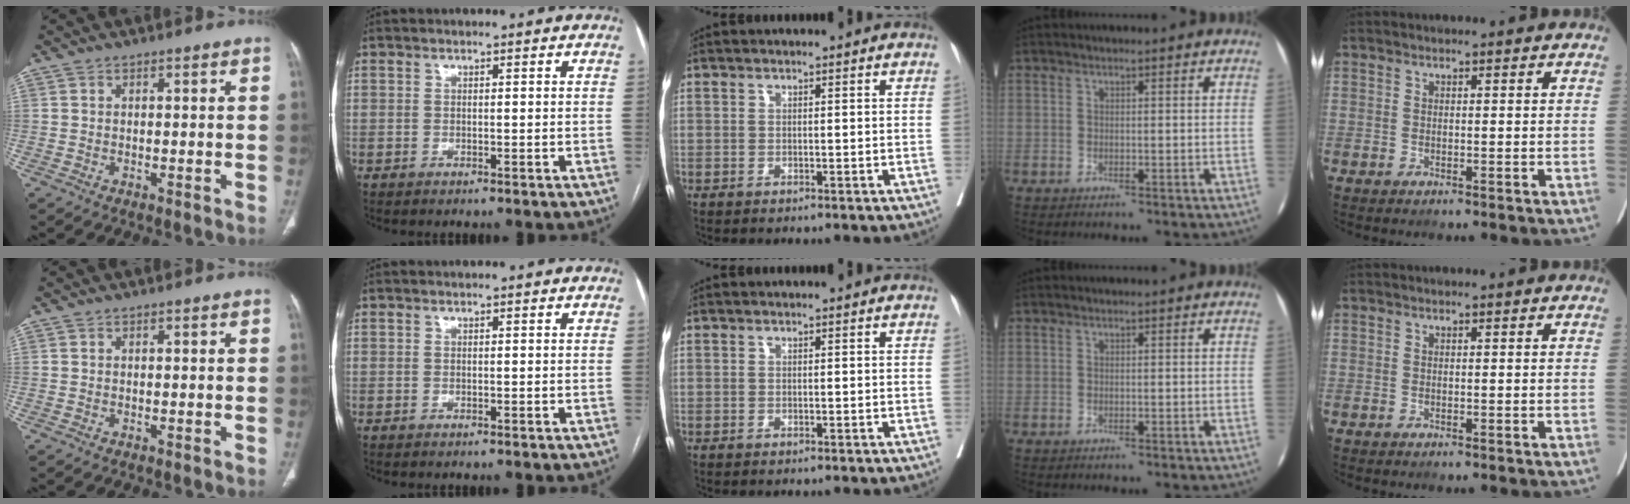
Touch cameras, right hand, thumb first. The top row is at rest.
{}